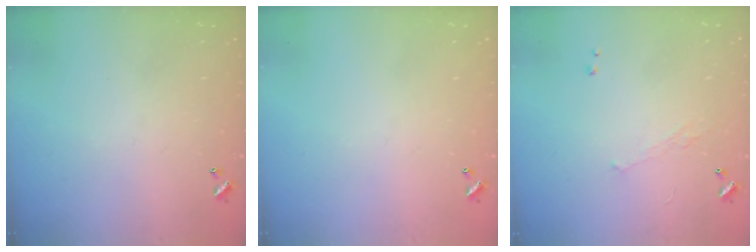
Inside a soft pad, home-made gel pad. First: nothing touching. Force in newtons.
{"total": 0.0}
{"total": 0.7, "press": 0.0, "slide": 0.7}